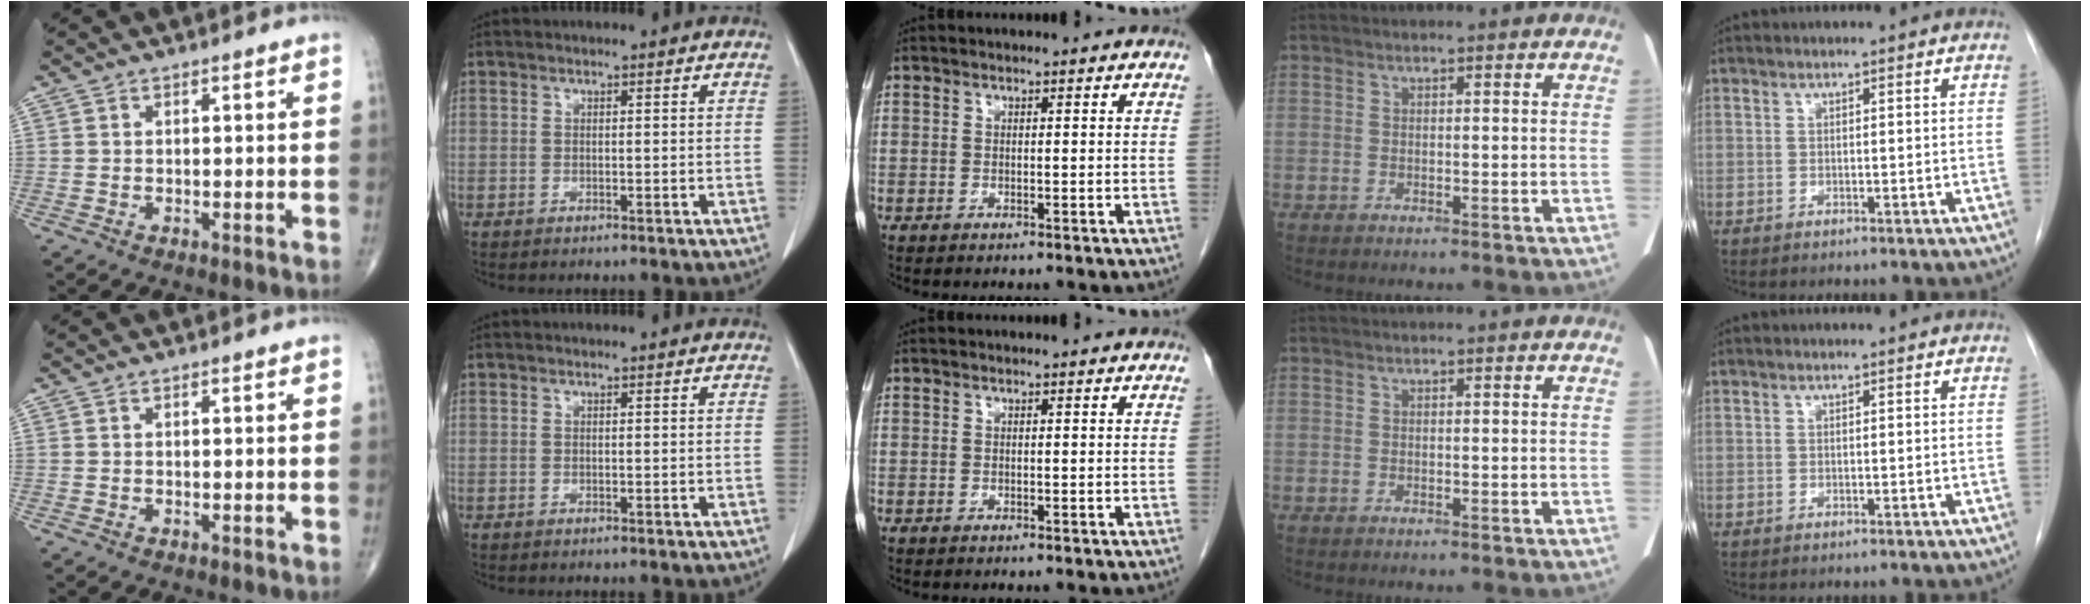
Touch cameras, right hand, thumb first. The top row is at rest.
{}